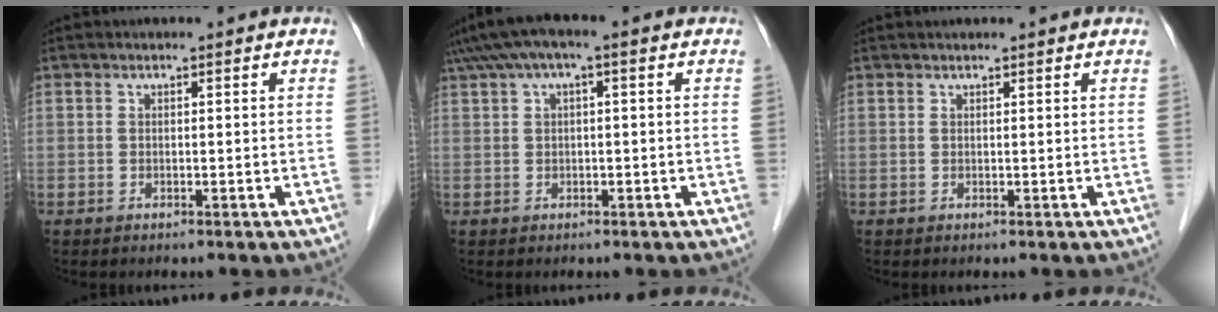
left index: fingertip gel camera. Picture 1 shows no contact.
{"total": 4.8, "force": [2.1, 1.0, 4.2], "torque": [-0.082, 0.034, 0.036]}
{"total": 2.3, "force": [2.1, 0.2, 0.6], "torque": [-0.010, 0.023, 0.028]}